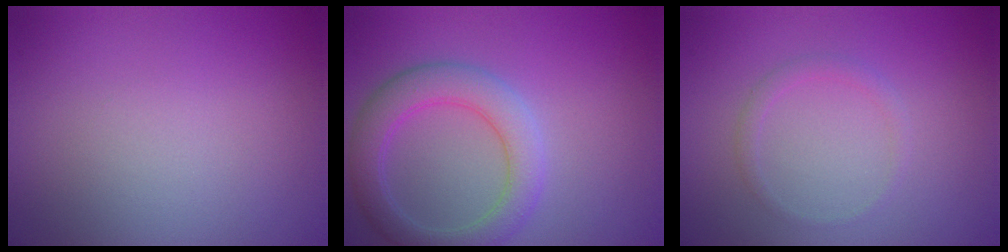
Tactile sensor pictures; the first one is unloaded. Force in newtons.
{"total": 4.4, "press": 4.4, "slide": 0.3}
{"total": 1.1, "press": 1.1, "slide": 0.1}